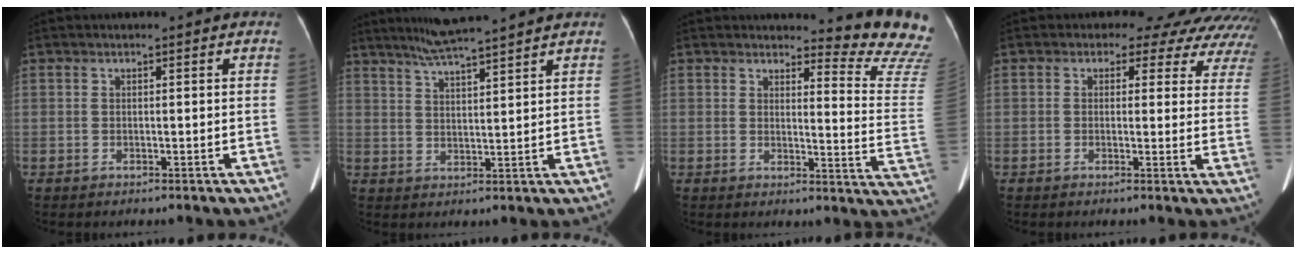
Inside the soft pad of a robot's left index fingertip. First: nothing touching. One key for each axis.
{"total": 9.3, "fx": 8.0, "fy": -0.8, "fz": 4.5, "tx": -0.082, "ty": 0.023, "tz": 0.128}
{"total": 11.9, "fx": 11.8, "fy": -0.9, "fz": 1.5, "tx": -0.006, "ty": -0.140, "tz": 0.108}
{"total": 15.5, "fx": 13.5, "fy": 6.5, "fz": 4.0, "tx": -0.028, "ty": -0.017, "tz": 0.117}